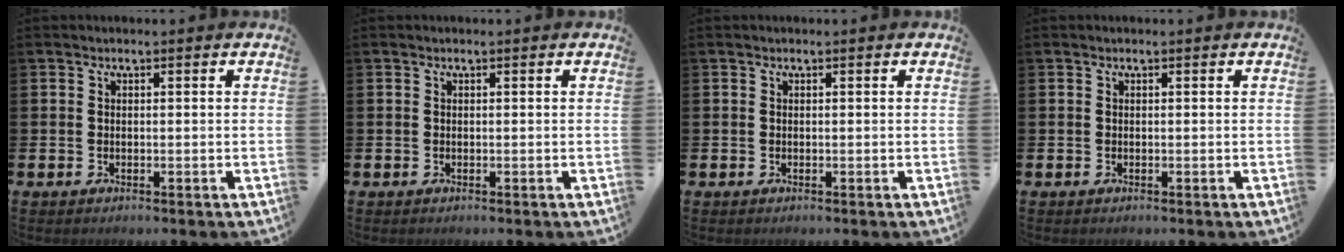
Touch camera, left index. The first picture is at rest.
{"total": 0.0}
{"total": 0.0}
{"total": 0.0}